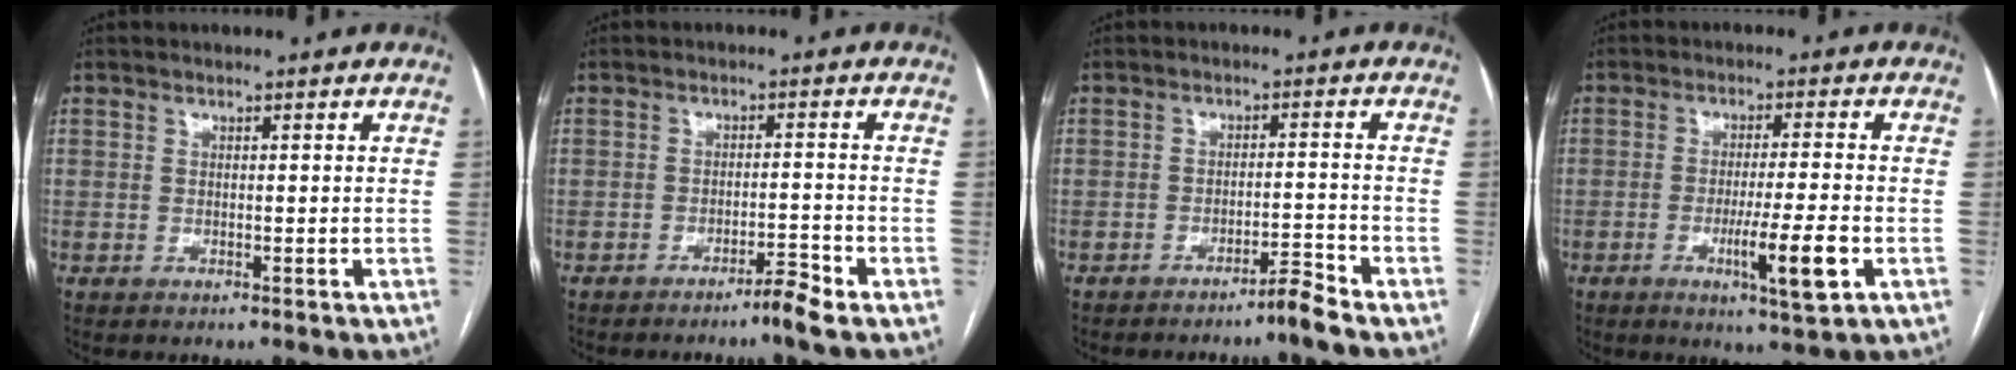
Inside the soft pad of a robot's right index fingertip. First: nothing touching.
{"total": 2.9, "force": [-2.4, -0.6, 1.6], "torque": [-0.024, -0.002, -0.042]}
{"total": 3.3, "force": [-2.9, -0.9, 1.3], "torque": [-0.016, -0.008, -0.050]}
{"total": 7.5, "force": [-2.7, -0.2, 7.1], "torque": [-0.114, -0.016, -0.042]}